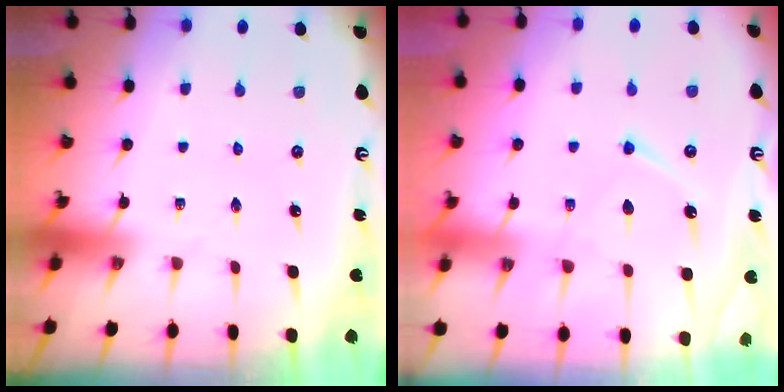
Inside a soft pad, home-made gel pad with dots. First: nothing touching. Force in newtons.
{"total": 11.5, "press": 11.4, "slide": 1.0}